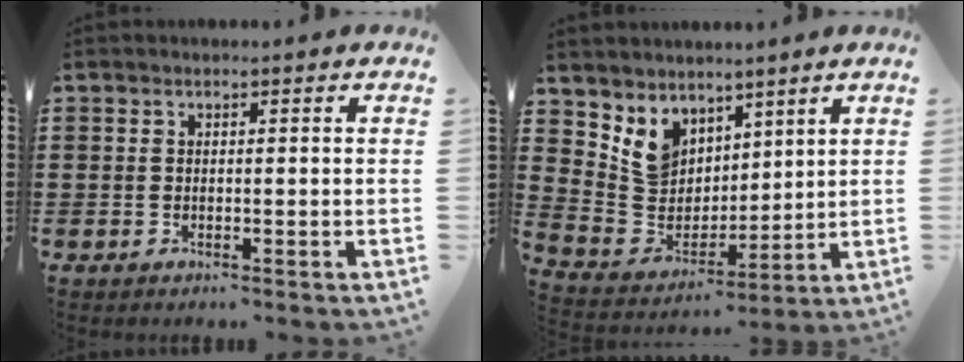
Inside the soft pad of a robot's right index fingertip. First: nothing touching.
{"total": 7.4, "force": [4.5, 5.7, 1.3], "torque": [-0.067, -0.022, 0.091]}